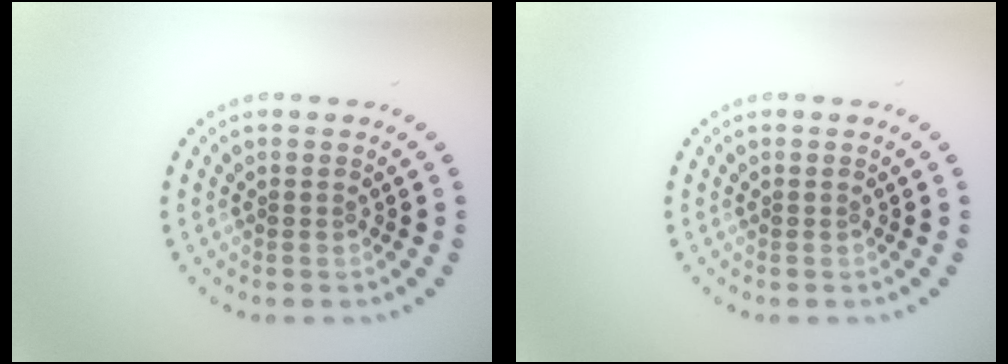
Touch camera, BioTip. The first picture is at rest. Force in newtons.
{"total": 0.0}